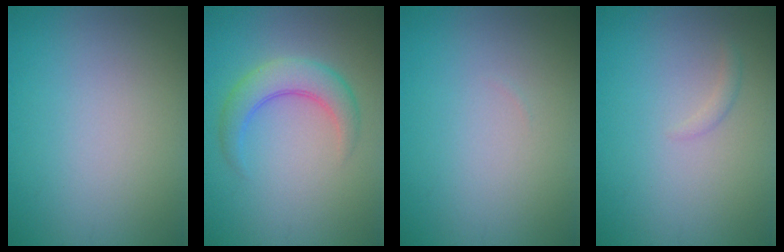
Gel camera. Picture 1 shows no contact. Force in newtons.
{"total": 3.9, "press": 3.9, "slide": 0.2}
{"total": 0.0}
{"total": 0.7, "press": 0.7, "slide": 0.1}